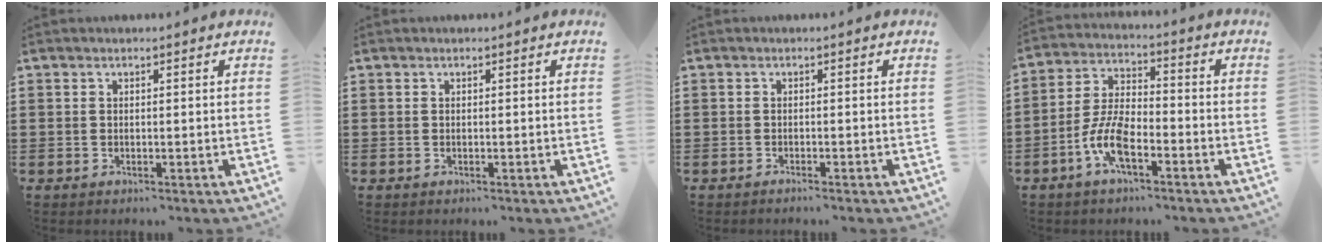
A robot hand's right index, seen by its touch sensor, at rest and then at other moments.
{"total": 0.0}
{"total": 0.8, "force": [-0.7, 0.0, 0.2], "torque": [-0.006, -0.002, -0.015]}
{"total": 7.6, "force": [-3.6, 2.8, 6.1], "torque": [-0.150, -0.009, -0.071]}